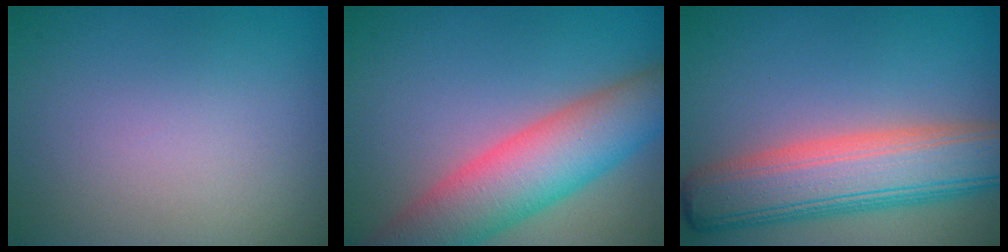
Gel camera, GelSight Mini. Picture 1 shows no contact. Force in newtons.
{"total": 8.7, "press": 8.6, "slide": 0.5}
{"total": 8.5, "press": 8.5, "slide": 0.5}